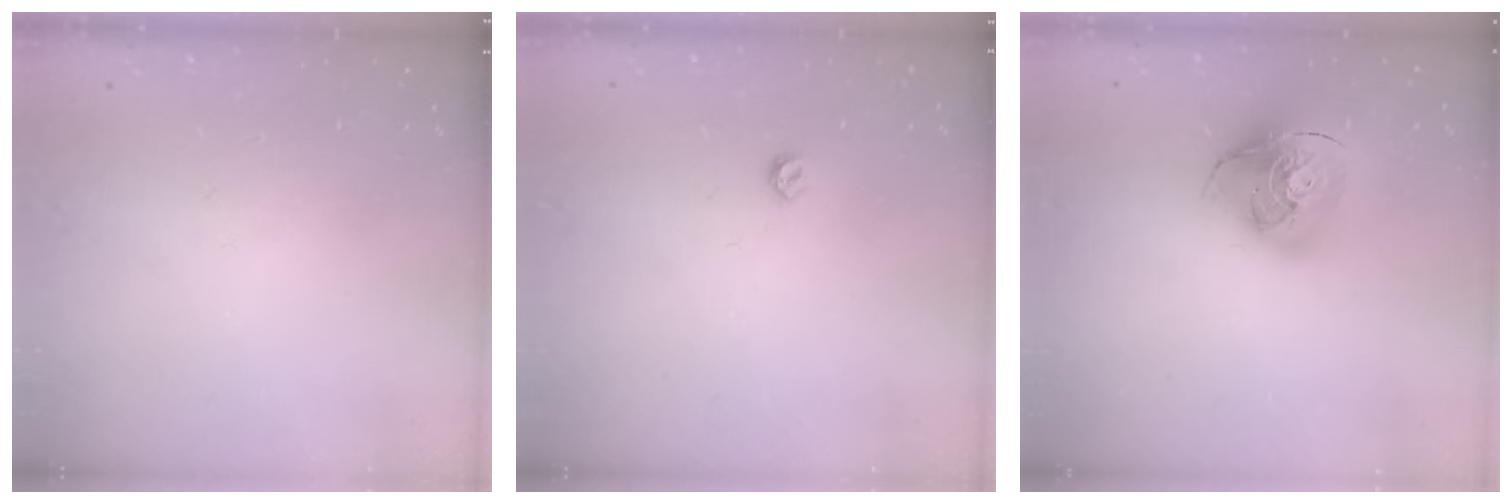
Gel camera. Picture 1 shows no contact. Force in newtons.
{"total": 4.2, "press": 4.2, "slide": 0.7}
{"total": 17.1, "press": 17.0, "slide": 2.1}